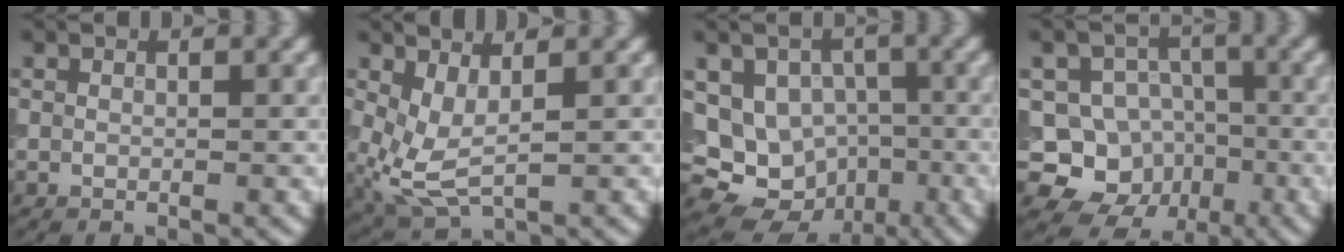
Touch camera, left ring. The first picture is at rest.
{"total": 4.2, "force": [0.5, 1.9, 3.7], "torque": [-0.098, -0.015, 0.014]}
{"total": 10.2, "force": [-2.6, 8.8, 4.4], "torque": [-0.056, -0.006, -0.049]}
{"total": 8.3, "force": [-2.8, 7.4, 2.4], "torque": [-0.014, 0.008, -0.068]}